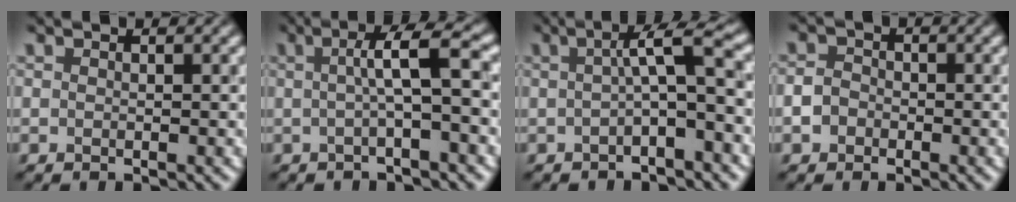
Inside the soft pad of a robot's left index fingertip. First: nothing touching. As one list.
[{"total": 4.0, "force": [0.2, 0.5, 4.0], "torque": [-0.057, 0.012, -0.002]}, {"total": 4.1, "force": [-0.1, 0.6, 4.1], "torque": [-0.059, 0.015, -0.006]}, {"total": 1.6, "force": [-0.7, 1.4, 0.5], "torque": [-0.006, 0.005, -0.019]}]